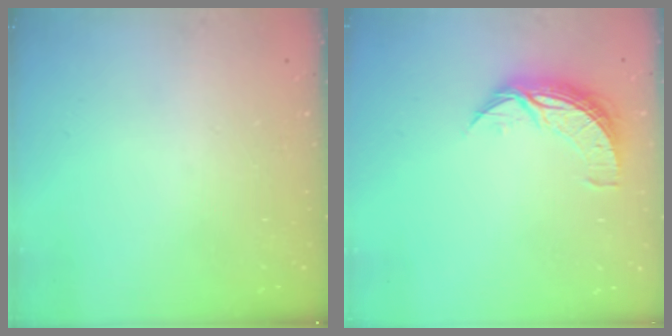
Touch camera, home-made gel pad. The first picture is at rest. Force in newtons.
{"total": 8.3, "press": 8.3, "slide": 0.5}